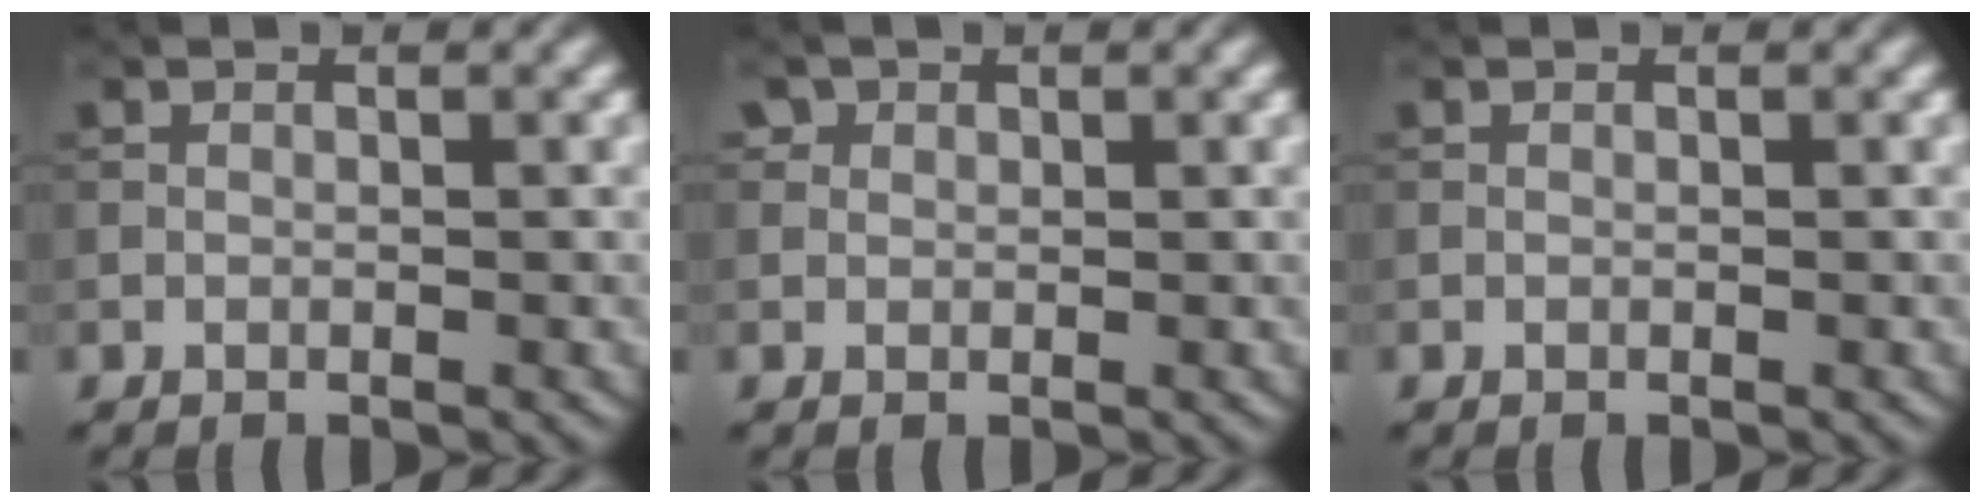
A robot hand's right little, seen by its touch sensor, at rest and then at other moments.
{"total": 1.4, "force": [0.8, 1.1, 0.3], "torque": [-0.004, 0.000, 0.008]}
{"total": 0.0}